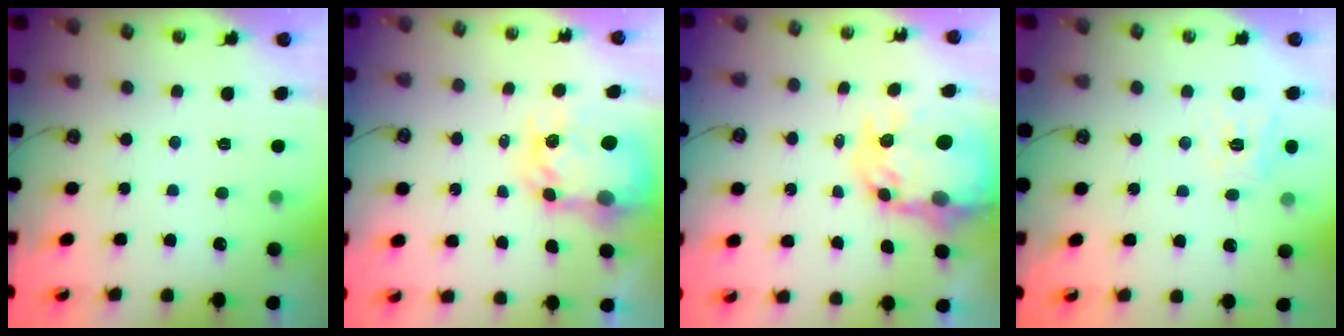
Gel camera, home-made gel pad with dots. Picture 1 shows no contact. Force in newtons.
{"total": 6.4, "press": 6.4, "slide": 0.6}
{"total": 9.5, "press": 9.4, "slide": 0.9}
{"total": 9.7, "press": 9.6, "slide": 1.0}